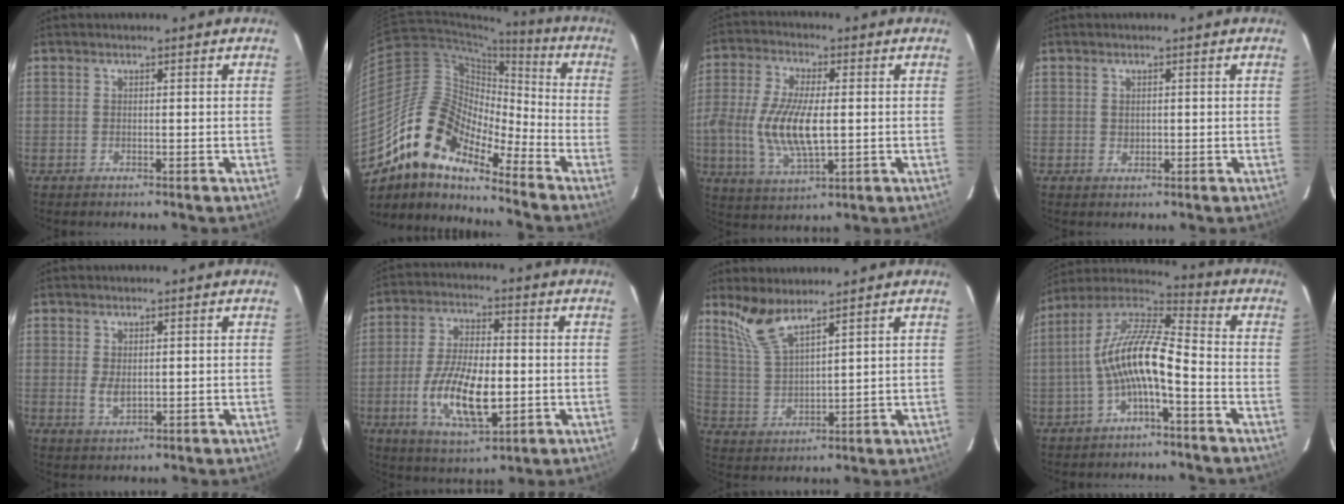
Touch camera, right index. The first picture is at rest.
{"total": 15.4, "force": [-11.6, 5.3, 8.6], "torque": [-0.141, 0.003, -0.235]}
{"total": 13.4, "force": [-1.0, 5.5, 12.1], "torque": [-0.251, -0.007, -0.019]}
{"total": 1.2, "force": [0.2, 1.1, 0.3], "torque": [-0.003, 0.001, 0.006]}
{"total": 2.9, "force": [0.2, 1.8, 2.3], "torque": [-0.043, -0.004, 0.007]}
{"total": 13.8, "force": [-3.2, 5.9, 12.0], "torque": [-0.240, -0.010, -0.052]}
{"total": 7.3, "force": [5.8, 1.5, 4.1], "torque": [-0.091, 0.001, 0.132]}
{"total": 12.4, "force": [-3.6, 3.2, 11.4], "torque": [-0.233, 0.014, -0.070]}